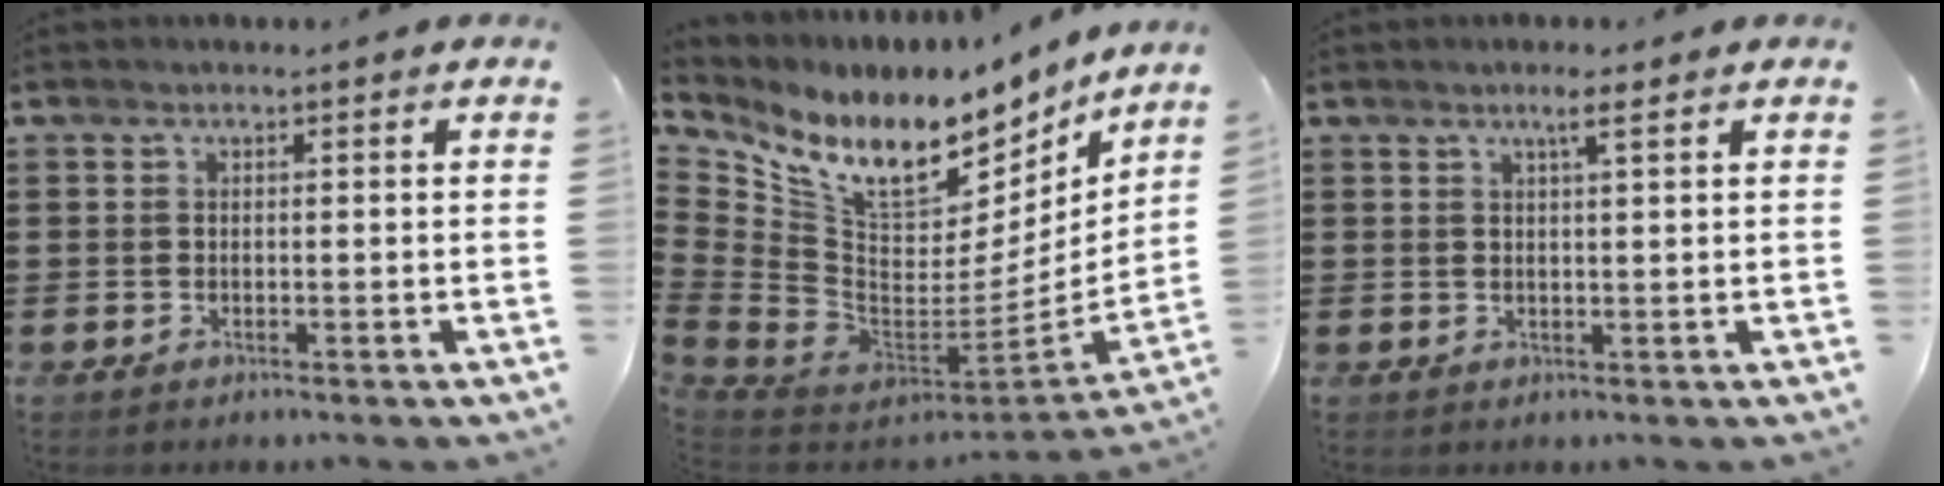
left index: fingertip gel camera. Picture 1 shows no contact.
{"total": 11.2, "force": [7.7, 5.2, 6.3], "torque": [-0.144, -0.065, 0.137]}
{"total": 2.3, "force": [1.5, 0.1, 1.8], "torque": [-0.039, 0.001, 0.025]}